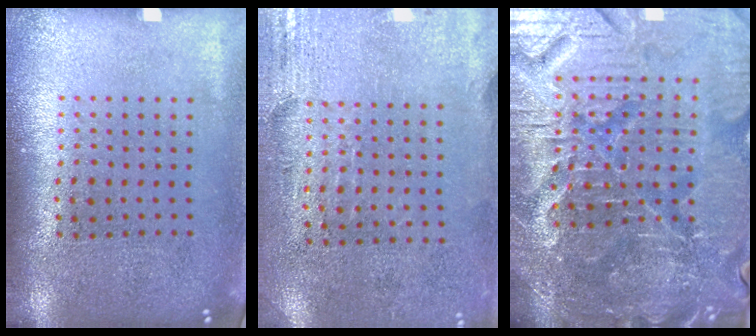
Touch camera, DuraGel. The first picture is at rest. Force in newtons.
{"total": 2.9, "press": 2.5, "slide": 1.5}
{"total": 5.6, "press": 5.3, "slide": 1.8}